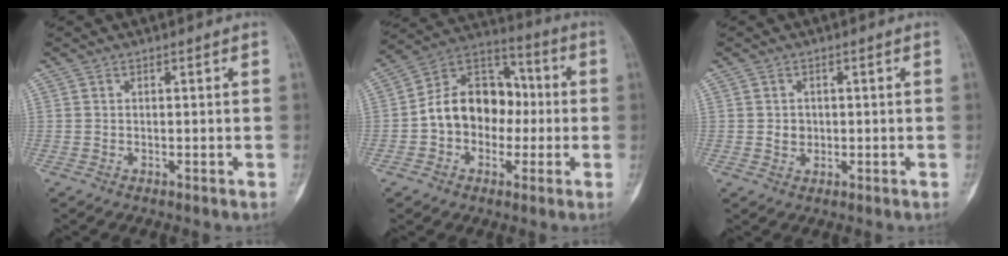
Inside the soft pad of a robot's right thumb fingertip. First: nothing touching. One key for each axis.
{"total": 14.8, "fx": -1.2, "fy": 11.4, "fz": 9.5, "tx": -0.115, "ty": 0.045, "tz": -0.030}
{"total": 2.1, "fx": 0.0, "fy": 1.9, "fz": 1.0, "tx": -0.006, "ty": 0.003, "tz": 0.003}